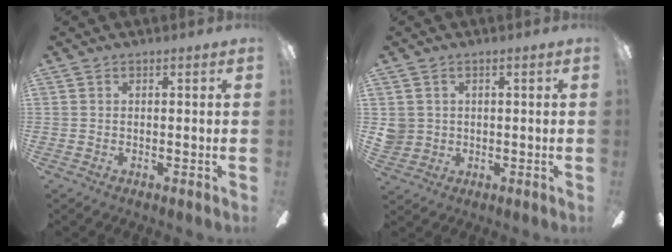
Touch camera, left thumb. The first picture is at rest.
{"total": 3.4, "force": [0.9, 3.3, 0.5], "torque": [-0.019, 0.010, 0.018]}